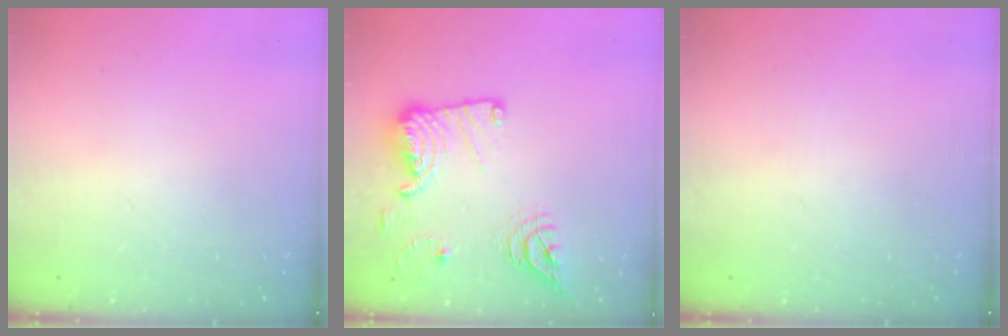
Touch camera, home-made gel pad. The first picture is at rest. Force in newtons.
{"total": 17.4, "press": 17.2, "slide": 2.7}
{"total": 0.0}